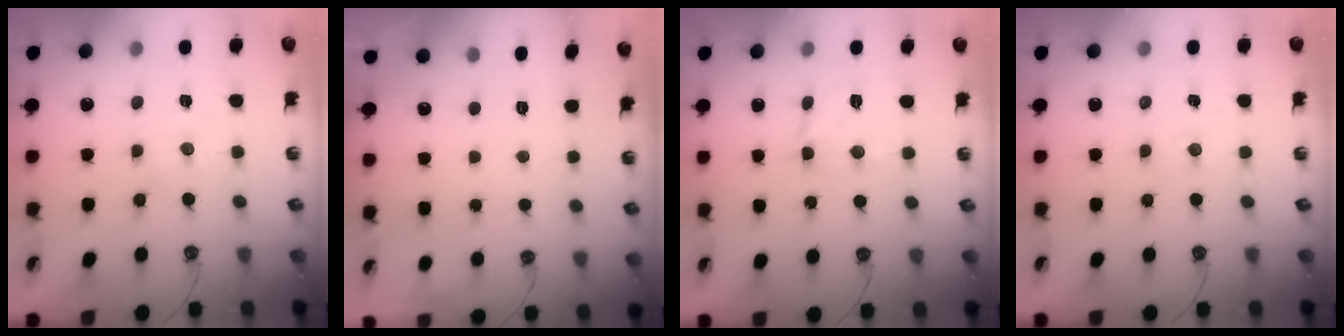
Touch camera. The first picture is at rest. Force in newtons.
{"total": 0.0}
{"total": 8.9, "press": 8.9, "slide": 0.8}
{"total": 1.4, "press": 1.4, "slide": 0.3}